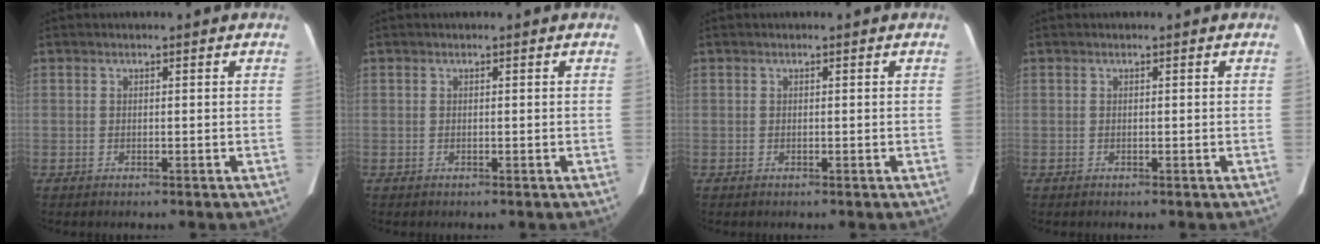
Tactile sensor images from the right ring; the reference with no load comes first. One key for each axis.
{"total": 0.0}
{"total": 0.0}
{"total": 0.0}